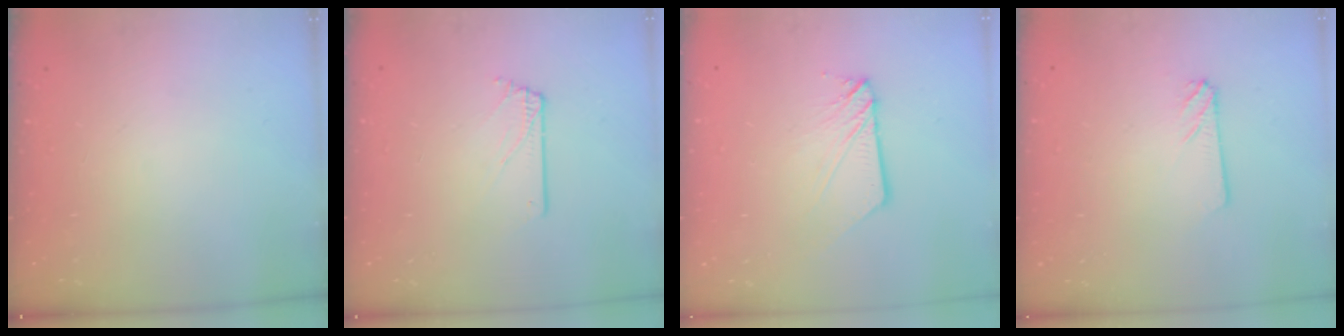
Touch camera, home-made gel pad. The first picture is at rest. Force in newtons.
{"total": 1.5, "press": 1.5, "slide": 0.1}
{"total": 4.1, "press": 4.1, "slide": 0.4}
{"total": 2.4, "press": 2.4, "slide": 0.3}